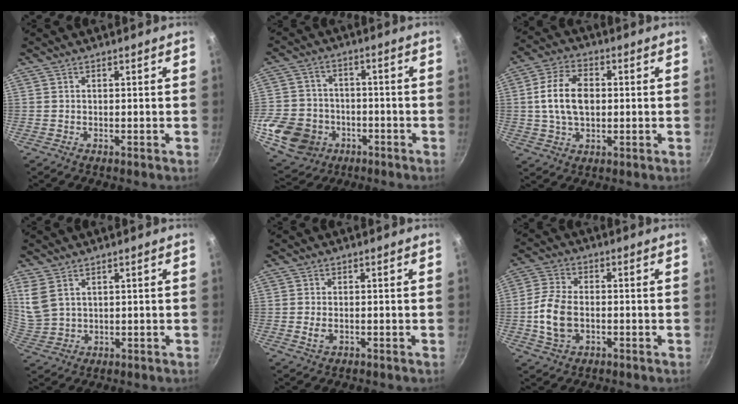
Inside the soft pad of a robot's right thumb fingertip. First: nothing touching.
{"total": 14.1, "force": [-5.1, 11.5, 6.4], "torque": [-0.105, 0.035, -0.079]}
{"total": 10.9, "force": [0.7, 7.1, 8.2], "torque": [-0.141, 0.016, 0.007]}
{"total": 5.9, "force": [2.9, 3.7, 3.6], "torque": [-0.069, -0.017, 0.072]}
{"total": 2.1, "force": [-0.5, 1.3, 1.6], "torque": [-0.030, -0.001, -0.007]}
{"total": 9.1, "force": [-1.5, 6.0, 6.6], "torque": [-0.127, 0.013, -0.033]}